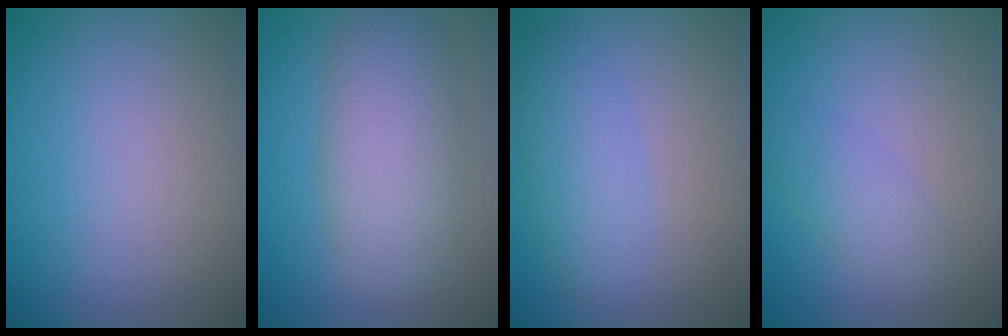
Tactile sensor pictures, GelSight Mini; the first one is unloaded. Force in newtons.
{"total": 6.4, "press": 6.4, "slide": 0.2}
{"total": 3.4, "press": 3.4, "slide": 0.1}
{"total": 2.2, "press": 2.2, "slide": 0.1}